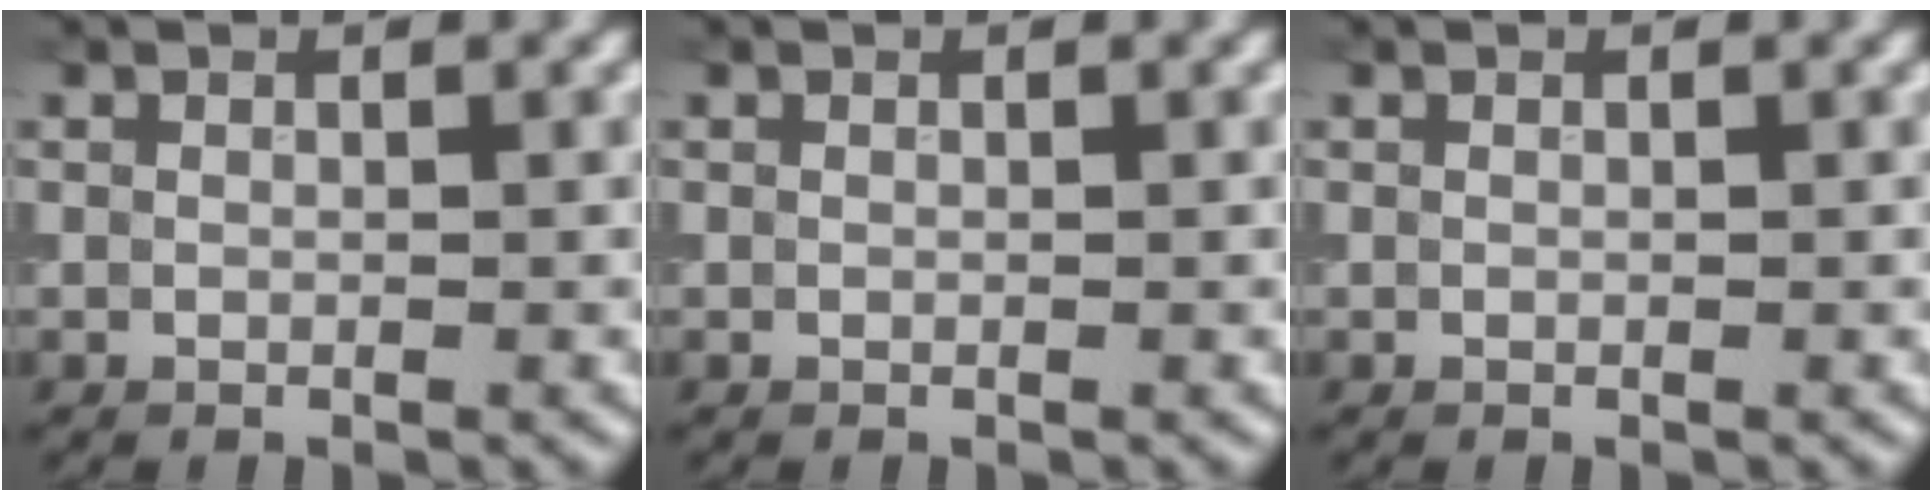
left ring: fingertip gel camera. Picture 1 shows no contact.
{"total": 0.0}
{"total": 0.0}